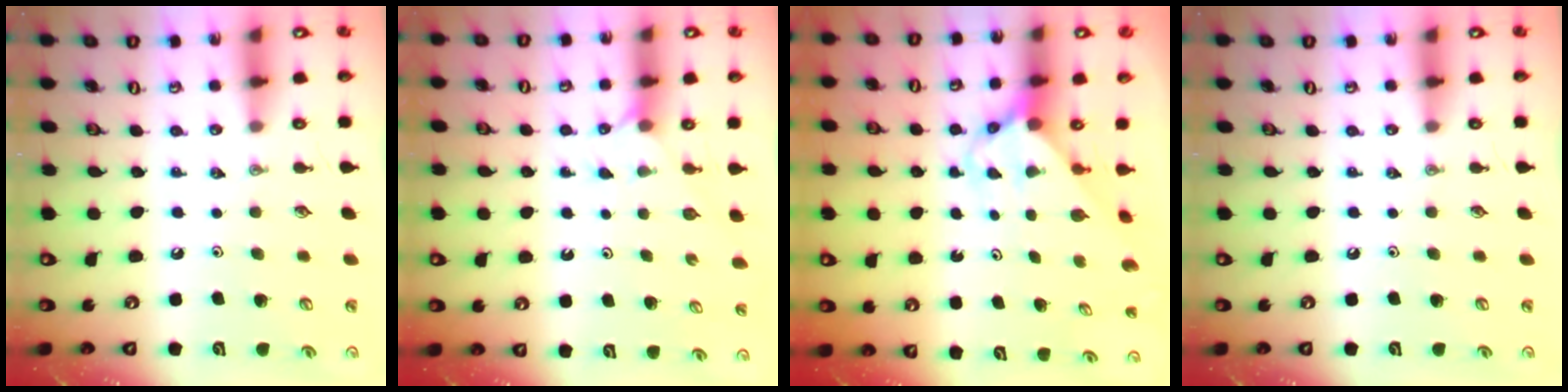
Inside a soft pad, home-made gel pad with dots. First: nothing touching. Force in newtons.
{"total": 2.0, "press": 1.9, "slide": 0.4}
{"total": 3.7, "press": 3.7, "slide": 0.1}
{"total": 0.0}